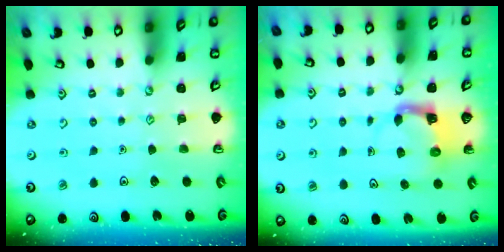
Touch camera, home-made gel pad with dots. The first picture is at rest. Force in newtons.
{"total": 3.9, "press": 3.9, "slide": 0.6}